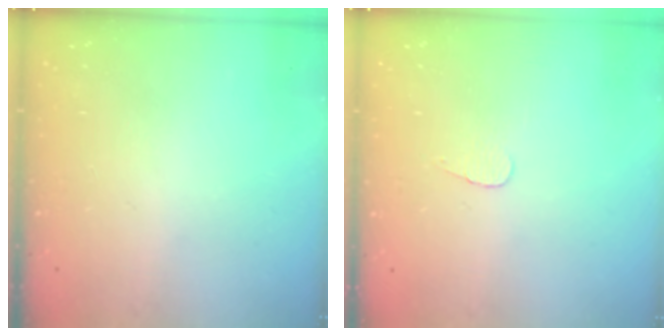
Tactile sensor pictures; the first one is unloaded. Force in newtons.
{"total": 2.8, "press": 2.8, "slide": 0.3}